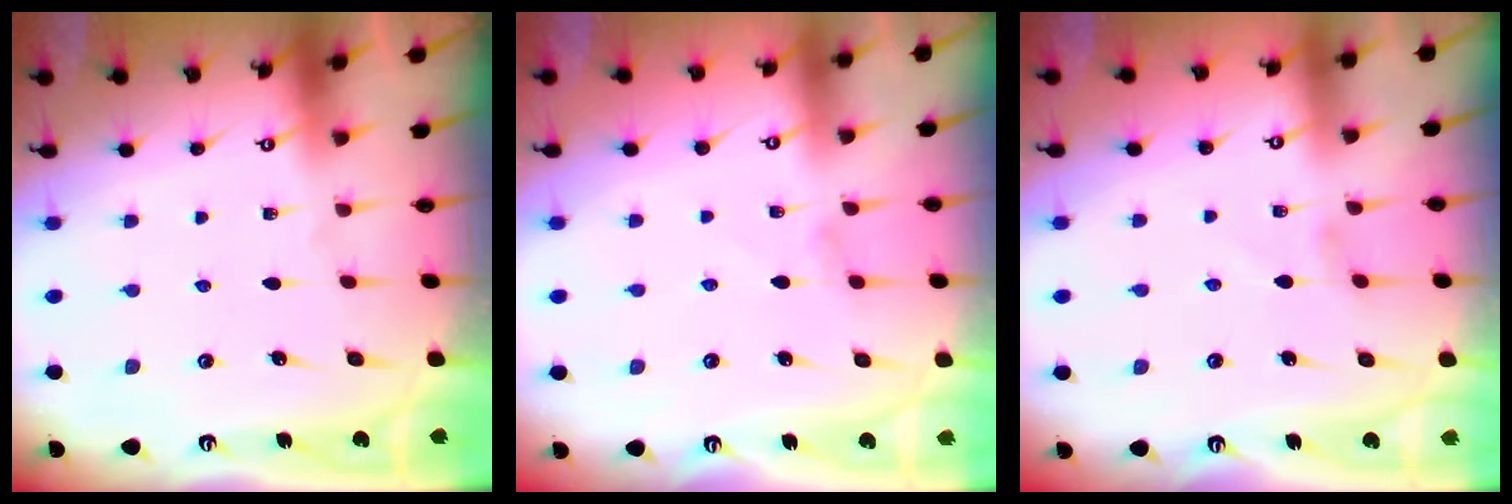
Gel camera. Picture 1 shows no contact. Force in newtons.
{"total": 0.0}
{"total": 0.0}